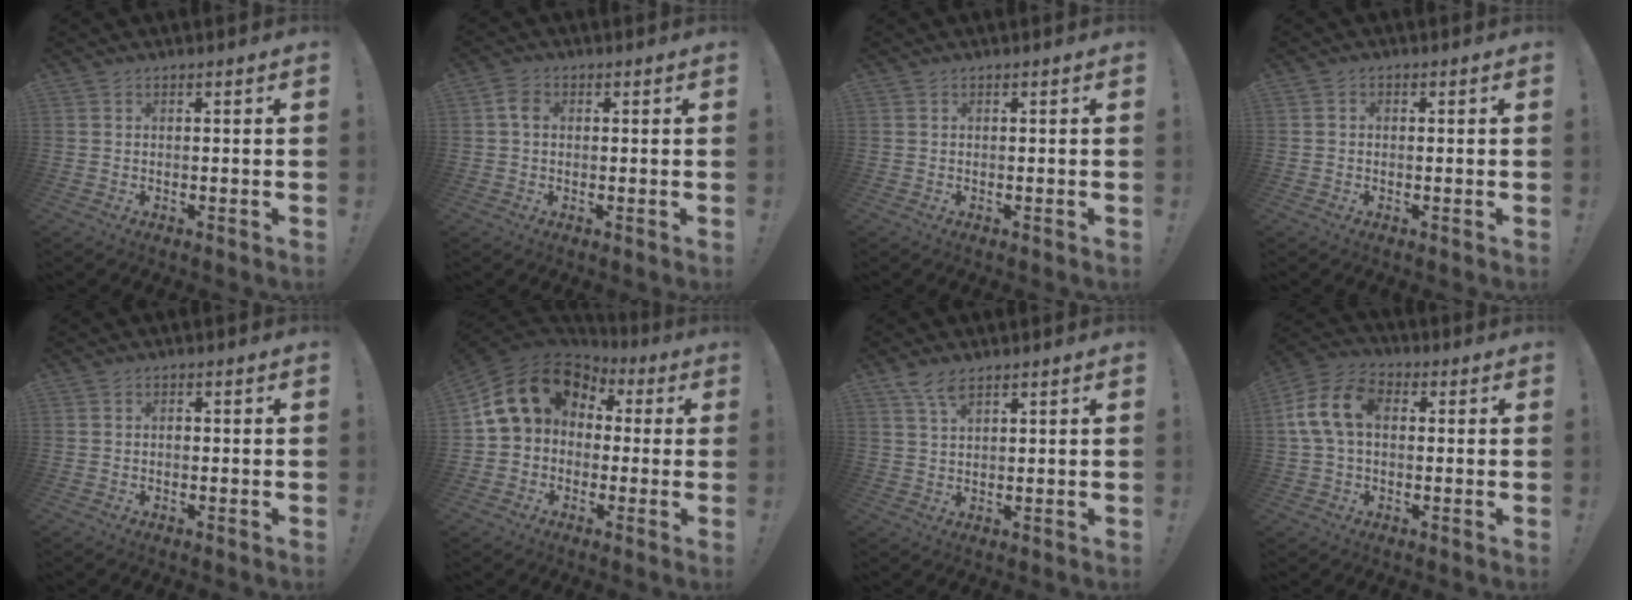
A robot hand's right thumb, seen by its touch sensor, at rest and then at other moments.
{"total": 3.6, "force": [0.6, 2.6, 2.4], "torque": [-0.039, 0.007, 0.011]}
{"total": 0.0}
{"total": 1.1, "force": [-0.5, 0.8, 0.5], "torque": [-0.006, 0.003, -0.009]}
{"total": 0.9, "force": [-0.4, 0.7, 0.5], "torque": [-0.010, 0.004, -0.007]}
{"total": 16.9, "force": [5.0, 13.1, 9.4], "torque": [-0.155, -0.009, 0.103]}
{"total": 4.9, "force": [3.3, 1.9, 3.1], "torque": [-0.058, -0.013, 0.061]}
{"total": 12.7, "force": [1.8, 8.4, 9.3], "torque": [-0.187, 0.014, 0.036]}